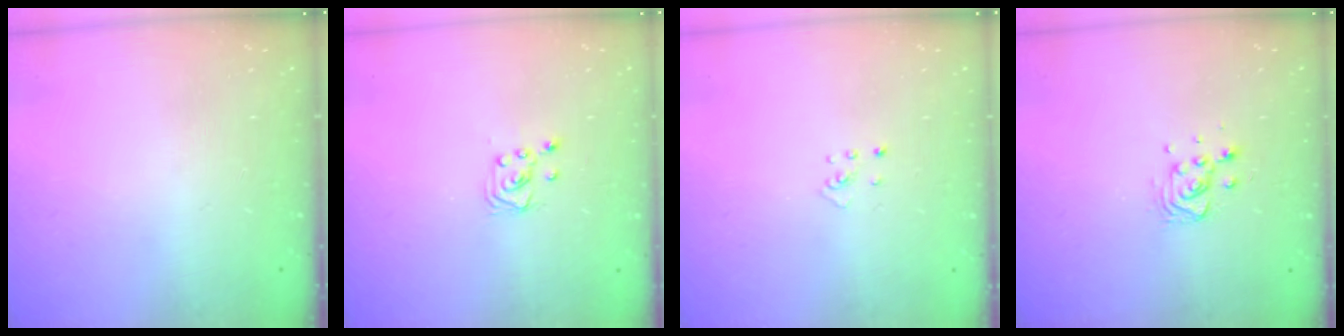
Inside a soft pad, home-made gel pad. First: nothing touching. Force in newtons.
{"total": 2.0, "press": 2.0, "slide": 0.2}
{"total": 2.0, "press": 2.0, "slide": 0.3}
{"total": 8.3, "press": 8.0, "slide": 2.1}